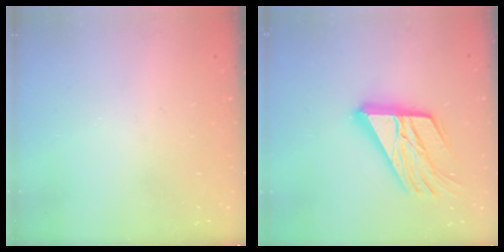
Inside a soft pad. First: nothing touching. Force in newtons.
{"total": 20.1, "press": 20.0, "slide": 2.1}